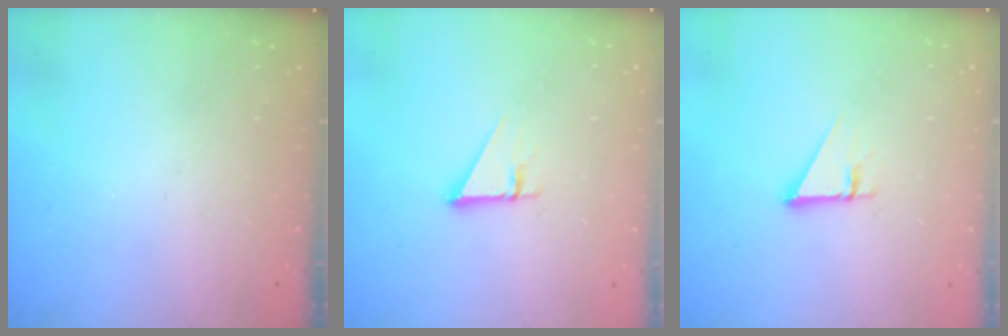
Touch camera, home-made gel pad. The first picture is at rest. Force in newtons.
{"total": 2.7, "press": 2.7, "slide": 0.1}
{"total": 2.7, "press": 2.7, "slide": 0.1}